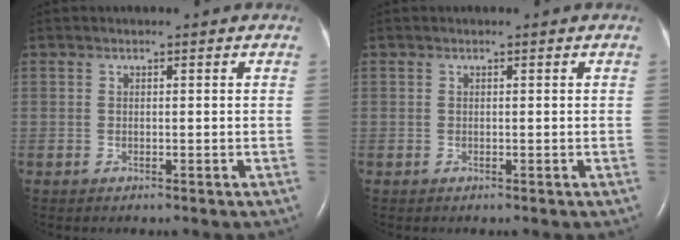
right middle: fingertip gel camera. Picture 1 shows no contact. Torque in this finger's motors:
{"motor_torque": [0.00, 0.01, 0.00, 0.00]}